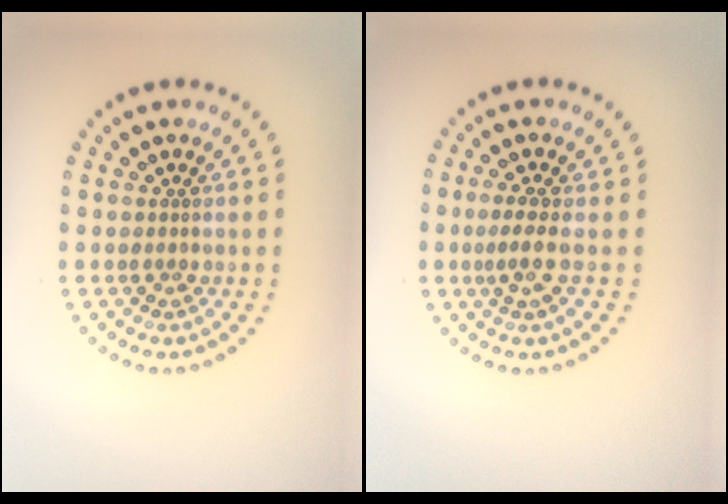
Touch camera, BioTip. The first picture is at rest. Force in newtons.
{"total": 2.1, "press": 1.4, "slide": 1.6}